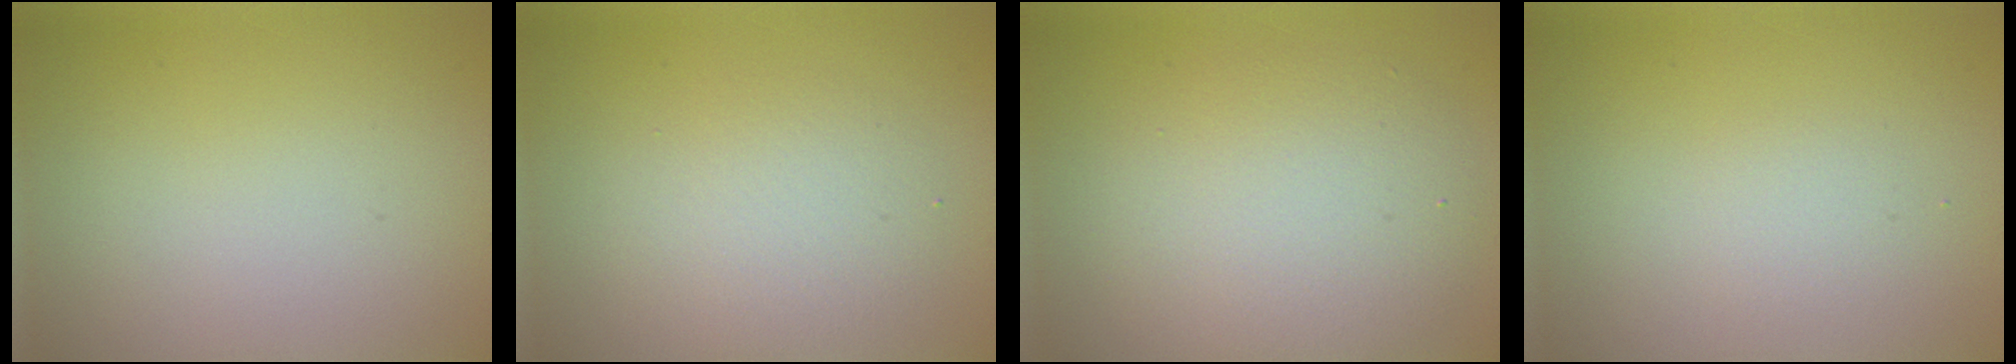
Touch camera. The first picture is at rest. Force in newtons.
{"total": 3.2, "press": 3.2, "slide": 0.1}
{"total": 6.0, "press": 6.0, "slide": 0.3}
{"total": 1.1, "press": 1.1, "slide": 0.1}